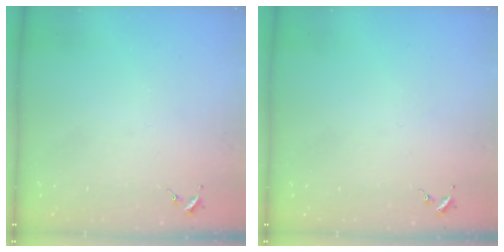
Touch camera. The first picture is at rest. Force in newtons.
{"total": 0.0}